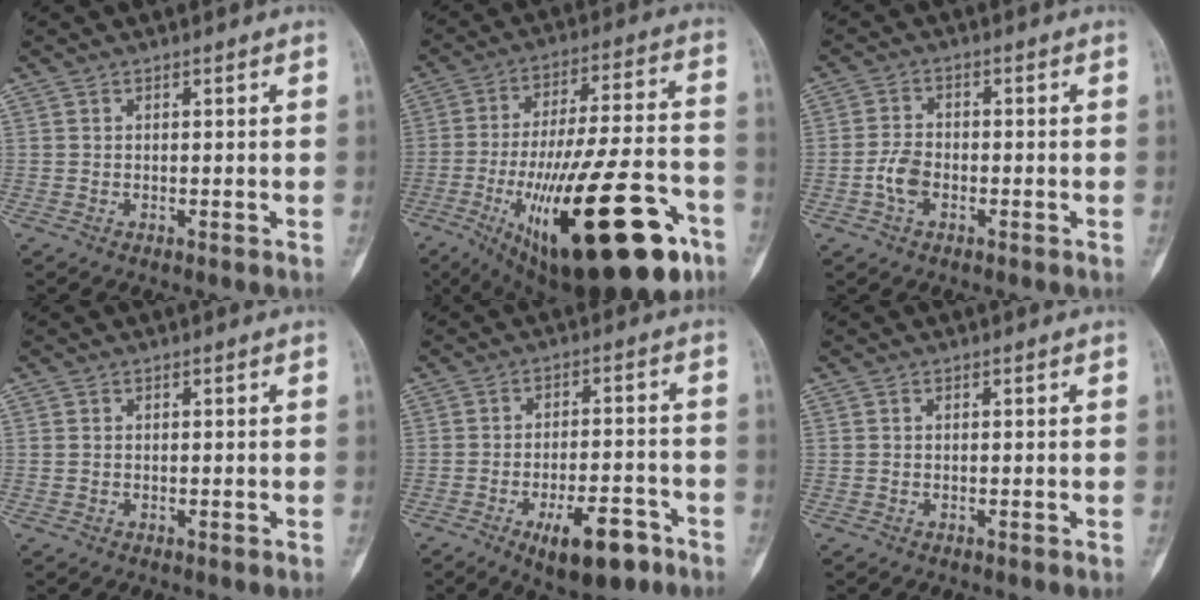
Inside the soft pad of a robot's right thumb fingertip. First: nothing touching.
{"total": 33.8, "force": [-14.0, 11.2, 28.6], "torque": [-0.425, 0.035, -0.203]}
{"total": 4.3, "force": [-1.5, 2.7, 3.0], "torque": [-0.058, 0.013, -0.033]}
{"total": 0.6, "force": [0.0, 0.5, 0.3], "torque": [-0.006, 0.001, 0.002]}
{"total": 11.0, "force": [-5.9, 4.5, 8.2], "torque": [-0.110, 0.029, -0.083]}
{"total": 0.0}